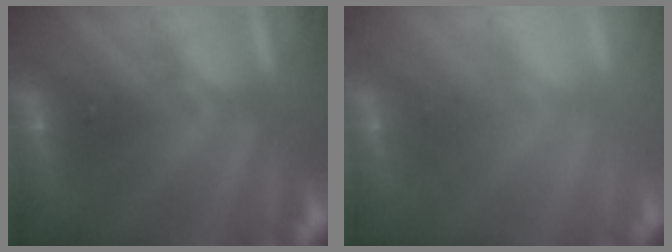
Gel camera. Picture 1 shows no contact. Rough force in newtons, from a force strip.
{"total": 2.2}